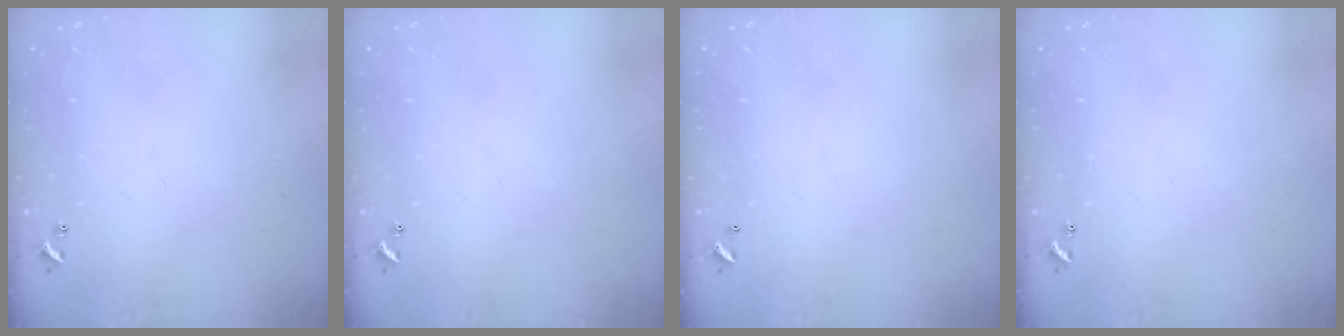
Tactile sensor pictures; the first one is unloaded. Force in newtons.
{"total": 0.0}
{"total": 2.7, "press": 2.7, "slide": 0.1}
{"total": 0.0}